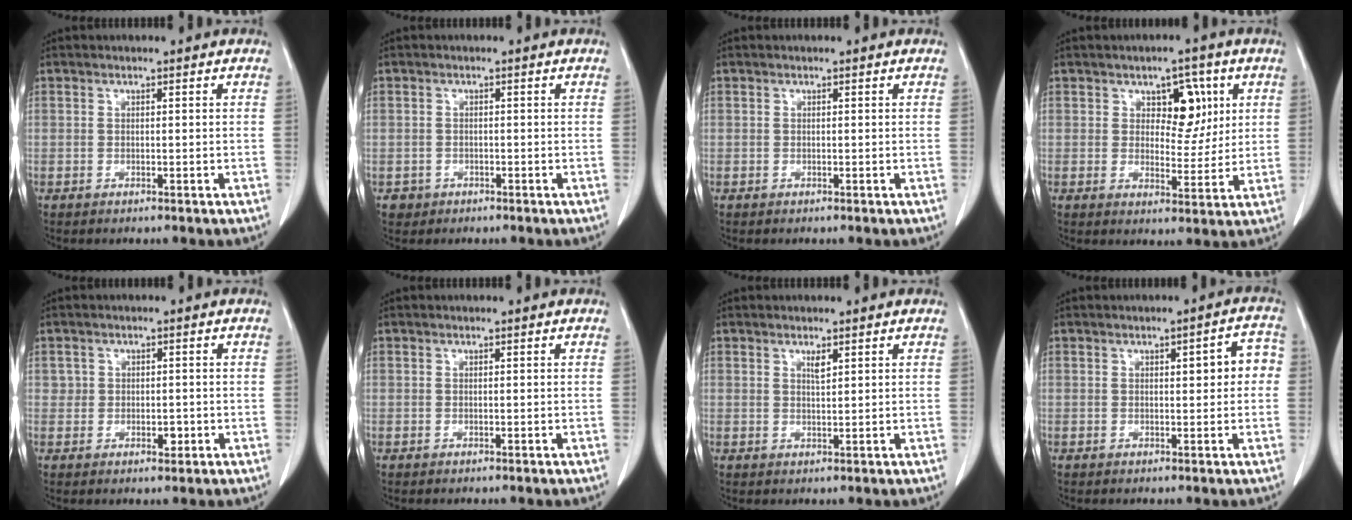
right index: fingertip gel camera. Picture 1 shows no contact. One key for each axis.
{"total": 1.9, "fx": -0.8, "fy": 1.7, "fz": -0.1, "tx": -0.001, "ty": 0.007, "tz": -0.015}
{"total": 0.0}
{"total": 6.4, "fx": 2.4, "fy": 3.6, "fz": 4.7, "tx": -0.057, "ty": 0.008, "tz": 0.039}
{"total": 2.3, "fx": -0.2, "fy": 2.0, "fz": 1.2, "tx": -0.011, "ty": 0.004, "tz": 0.002}
{"total": 0.0}
{"total": 1.3, "fx": 0.8, "fy": 0.2, "fz": 1.0, "tx": -0.021, "ty": -0.004, "tz": 0.016}
{"total": 4.7, "fx": 0.6, "fy": 1.6, "fz": 4.4, "tx": -0.047, "ty": 0.020, "tz": 0.004}